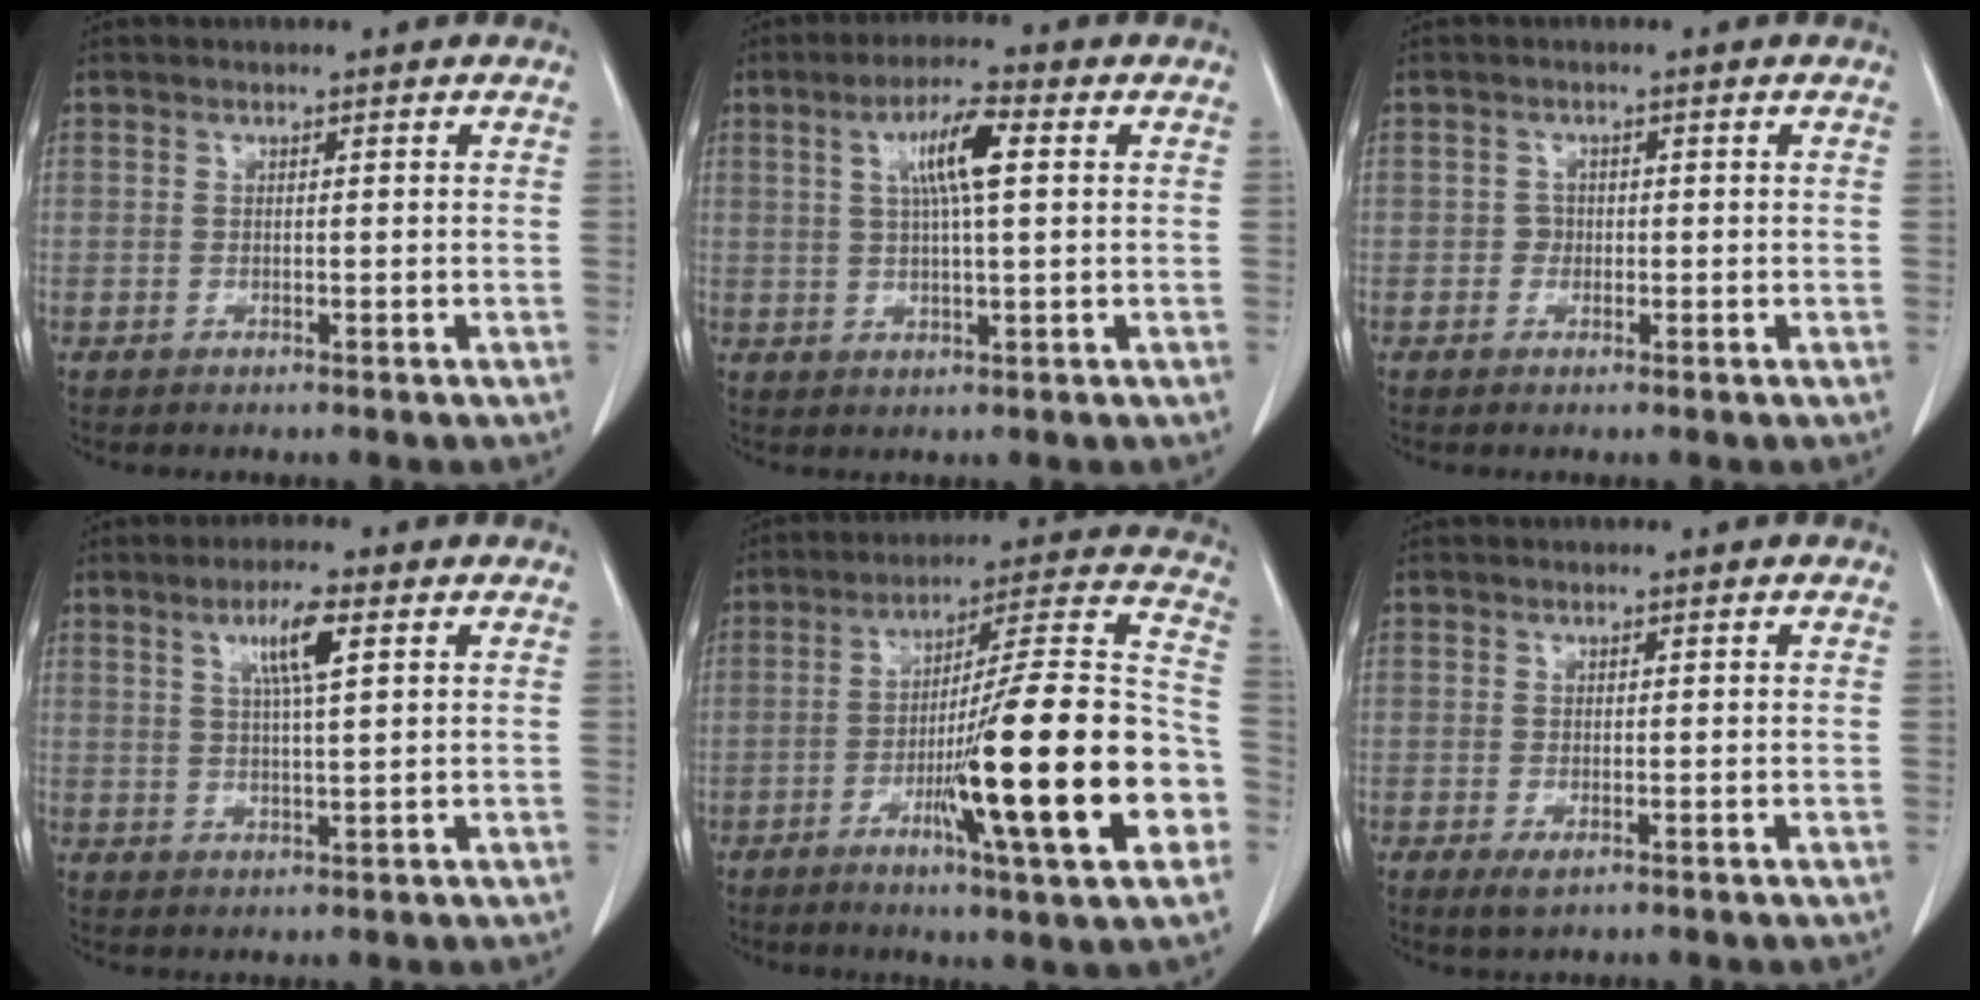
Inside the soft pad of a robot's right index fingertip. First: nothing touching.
{"total": 7.0, "force": [2.0, 0.7, 6.7], "torque": [-0.121, 0.009, 0.034]}
{"total": 1.2, "force": [-0.2, 1.1, 0.2], "torque": [0.002, 0.006, -0.005]}
{"total": 5.8, "force": [2.5, 0.6, 5.2], "torque": [-0.092, 0.003, 0.042]}
{"total": 23.0, "force": [-6.9, 0.8, 21.9], "torque": [-0.300, -0.002, -0.109]}
{"total": 1.5, "force": [-0.5, 0.6, 1.3], "torque": [-0.017, -0.004, -0.002]}